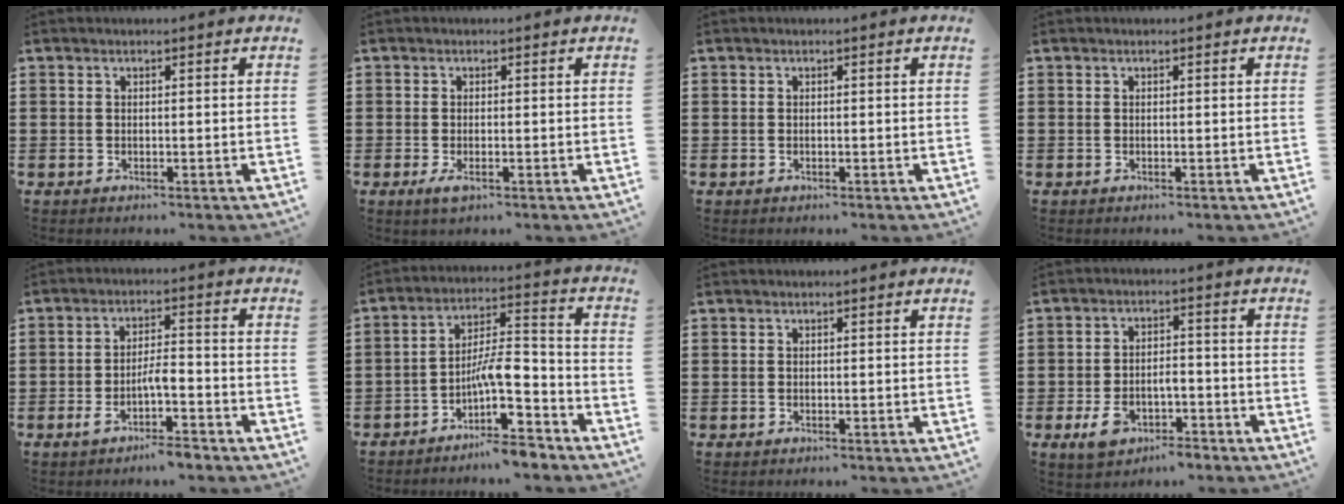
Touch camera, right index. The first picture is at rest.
{"total": 1.5, "force": [-0.5, 0.5, 1.4], "torque": [-0.032, -0.006, -0.011]}
{"total": 0.0}
{"total": 0.0}
{"total": 5.1, "force": [-2.9, 1.3, 4.0], "torque": [-0.081, 0.003, -0.059]}
{"total": 8.9, "force": [-5.5, 2.4, 6.5], "torque": [-0.122, -0.003, -0.107]}
{"total": 0.0}
{"total": 5.0, "force": [-3.1, 2.5, 3.0], "torque": [-0.063, 0.009, -0.062]}